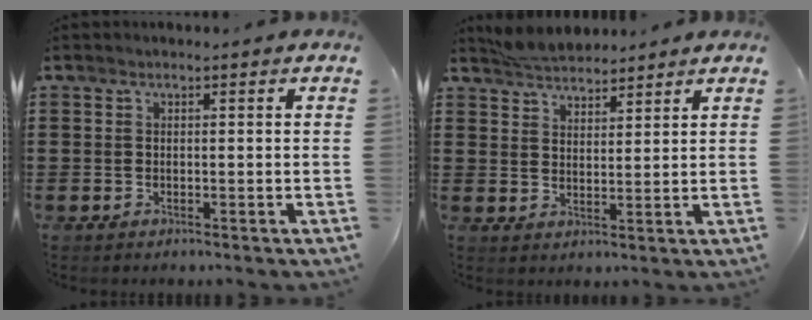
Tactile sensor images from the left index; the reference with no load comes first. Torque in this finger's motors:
{"motor_torque": [-1.60, -0.11, -0.42, -0.13]}